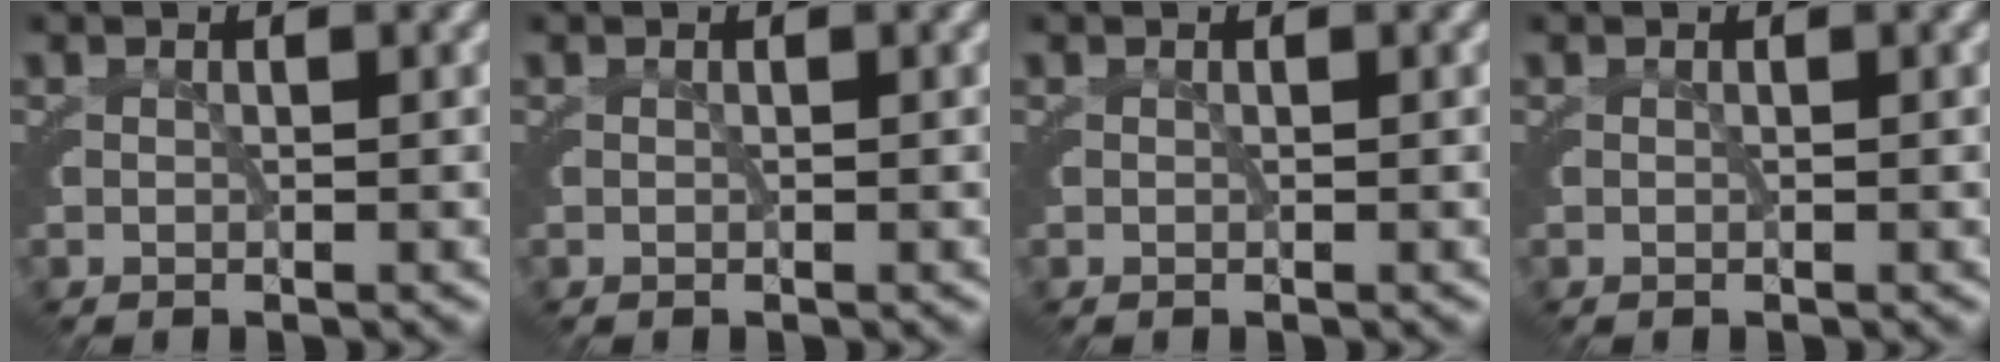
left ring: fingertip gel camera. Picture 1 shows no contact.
{"total": 0.0}
{"total": 0.0}
{"total": 0.0}